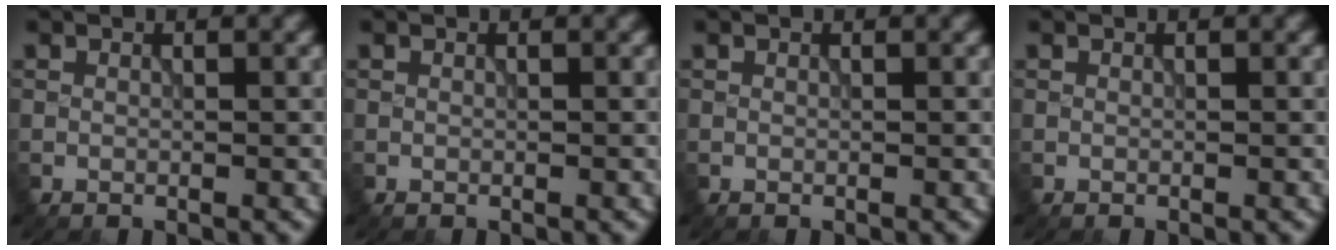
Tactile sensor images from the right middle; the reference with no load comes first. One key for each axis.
{"total": 0.0}
{"total": 0.0}
{"total": 0.0}